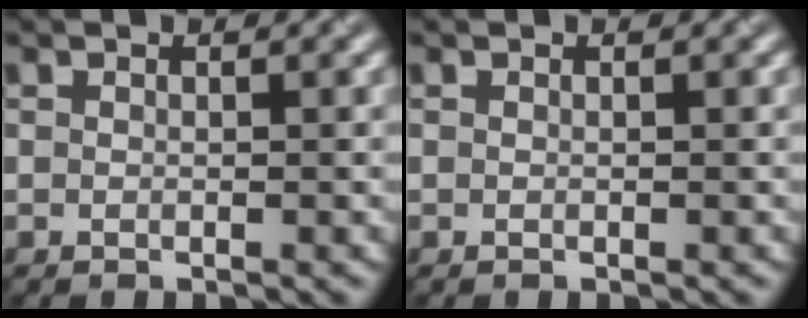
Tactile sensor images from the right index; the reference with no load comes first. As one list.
[{"total": 0.0}]